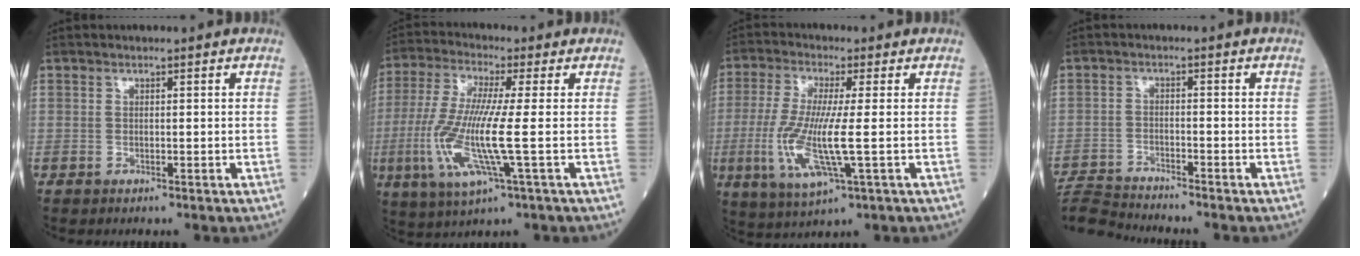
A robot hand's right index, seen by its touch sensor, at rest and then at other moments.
{"total": 12.5, "force": [-2.2, 0.5, 12.3], "torque": [-0.274, -0.014, -0.050]}
{"total": 10.9, "force": [-1.8, 1.2, 10.7], "torque": [-0.239, -0.017, -0.036]}
{"total": 6.9, "force": [-6.8, -1.3, 0.1], "torque": [-0.006, -0.005, -0.131]}